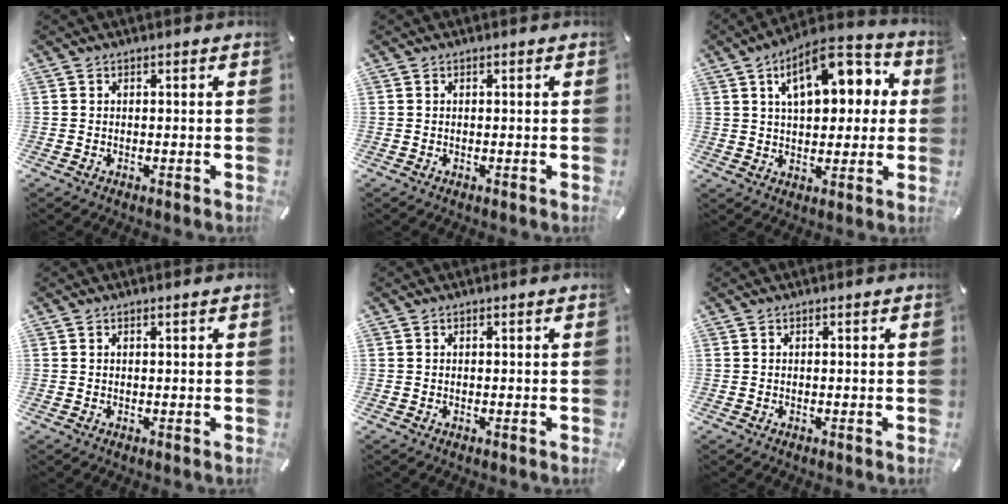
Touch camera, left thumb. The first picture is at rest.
{"total": 0.0}
{"total": 15.4, "force": [5.8, 8.5, 11.5], "torque": [-0.174, -0.006, 0.097]}
{"total": 0.6, "force": [0.2, 0.1, 0.5], "torque": [-0.009, 0.000, 0.004]}
{"total": 0.0}
{"total": 0.0}